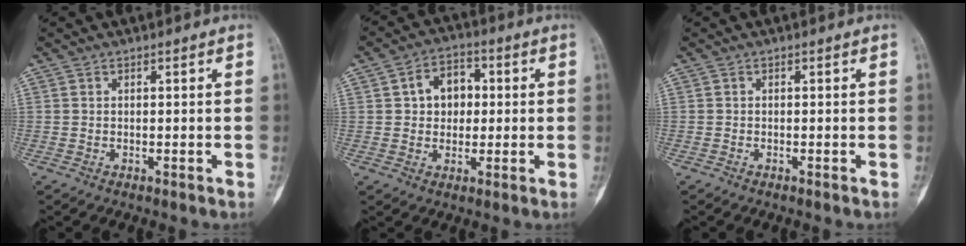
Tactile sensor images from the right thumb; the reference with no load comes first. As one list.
[{"total": 7.6, "force": [1.1, 5.8, 4.7], "torque": [-0.043, 0.011, 0.013]}, {"total": 0.0}]